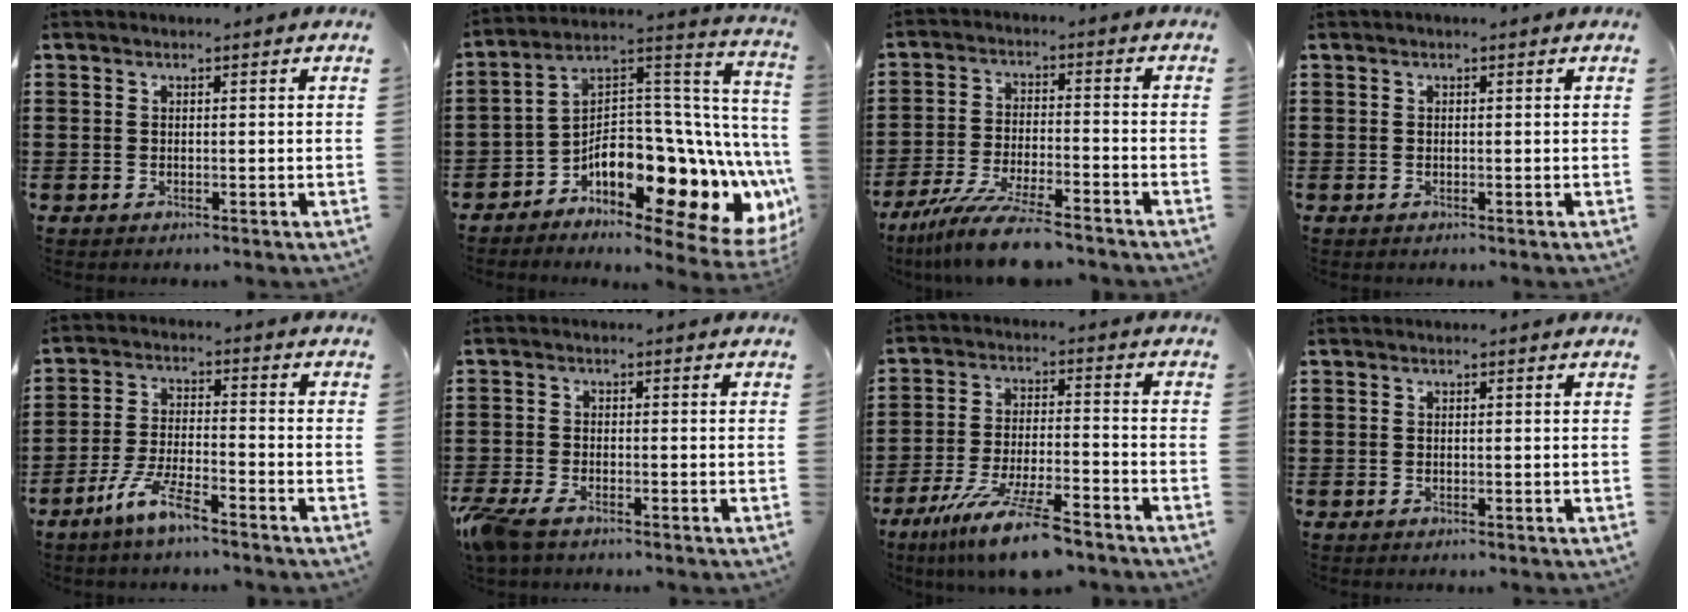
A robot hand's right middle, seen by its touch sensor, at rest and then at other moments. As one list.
[{"total": 11.5, "force": [-5.5, 5.2, 8.6], "torque": [-0.140, -0.043, -0.105]}, {"total": 9.8, "force": [-8.2, 1.0, 5.1], "torque": [-0.101, 0.007, -0.157]}, {"total": 0.0}, {"total": 6.8, "force": [-5.0, 1.0, 4.4], "torque": [-0.097, -0.004, -0.094]}, {"total": 3.3, "force": [-2.6, 0.7, 1.8], "torque": [-0.066, -0.011, -0.062]}, {"total": 11.1, "force": [-8.8, 1.0, 6.7], "torque": [-0.135, 0.003, -0.170]}, {"total": 0.0}]